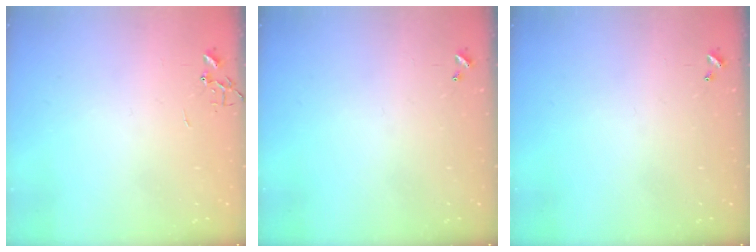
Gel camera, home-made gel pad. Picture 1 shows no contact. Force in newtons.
{"total": 0.0}
{"total": 0.0}